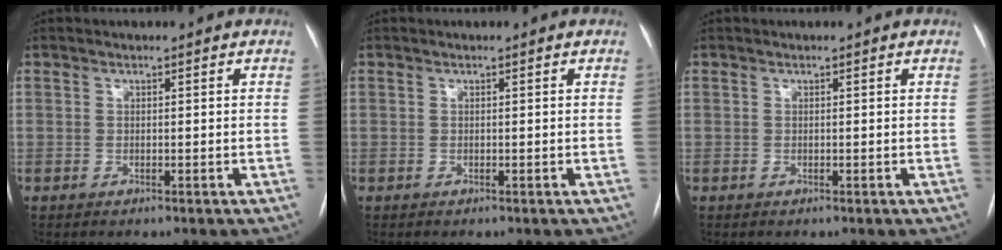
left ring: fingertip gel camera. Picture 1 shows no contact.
{"total": 0.0}
{"total": 0.0}